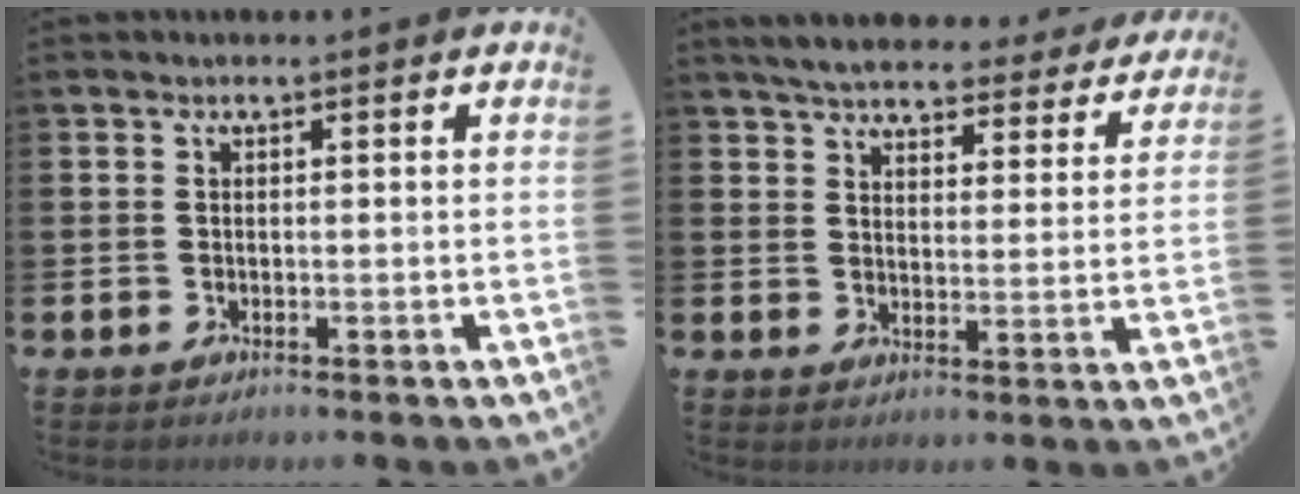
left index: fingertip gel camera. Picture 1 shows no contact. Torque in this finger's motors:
{"motor_torque": [0.93, -1.21, 0.09, 0.13]}